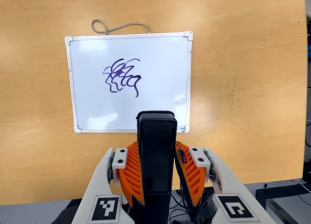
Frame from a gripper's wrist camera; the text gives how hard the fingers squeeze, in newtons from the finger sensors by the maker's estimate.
{"total": 4.4, "left": 2.7, "right": 6.0}